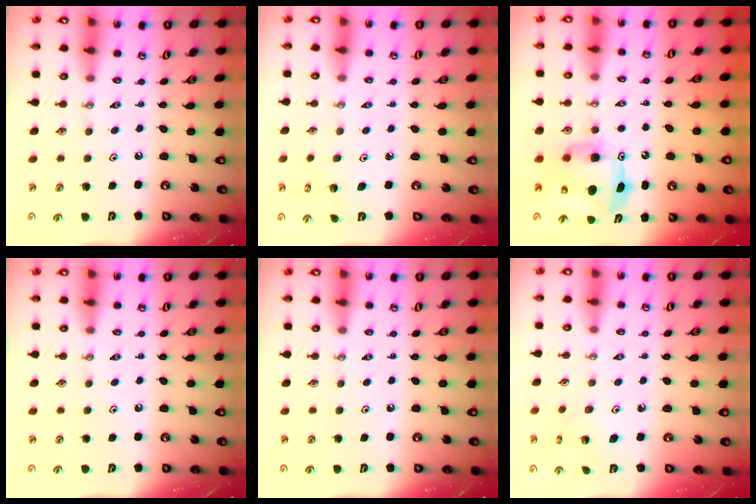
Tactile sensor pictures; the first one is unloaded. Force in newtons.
{"total": 2.7, "press": 2.7, "slide": 0.2}
{"total": 9.8, "press": 9.7, "slide": 0.9}
{"total": 0.0}
{"total": 0.0}
{"total": 4.4, "press": 4.4, "slide": 0.3}